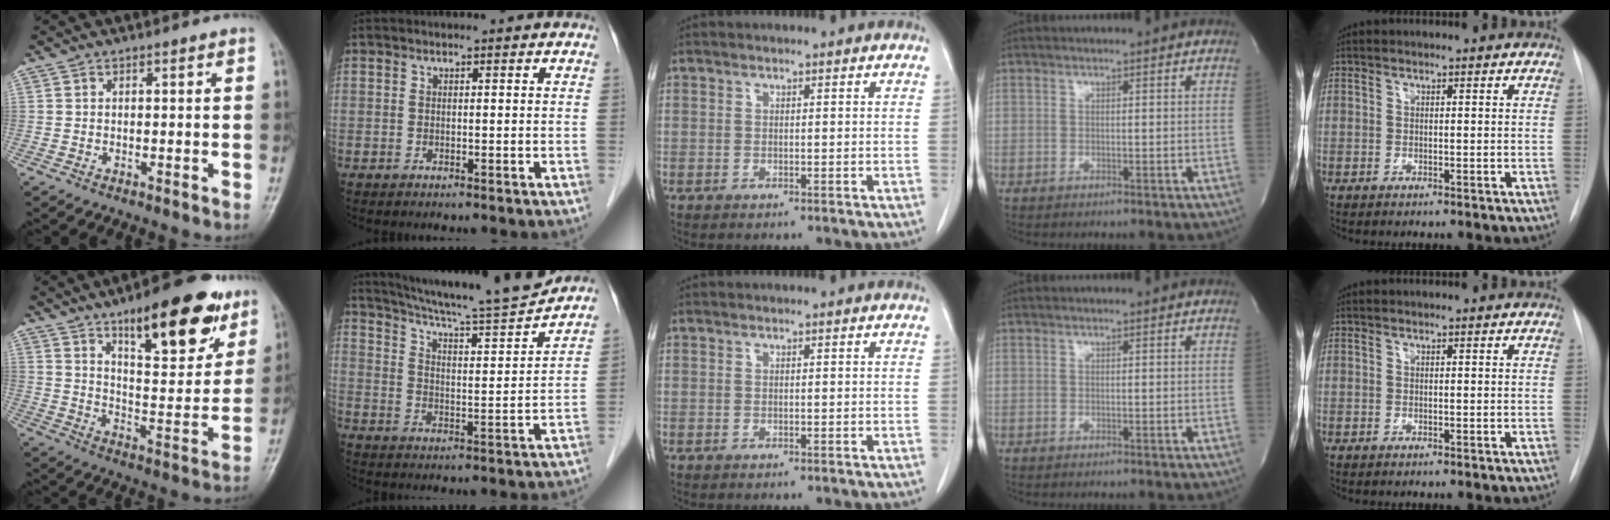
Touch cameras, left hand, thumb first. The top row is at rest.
{"thumb": {"total": 20.0, "force": [11.9, 7.1, 14.4], "torque": [-0.159, -0.059, 0.183]}, "index": {"total": 15.8, "force": [14.7, -1.0, 5.6], "torque": [-0.100, -0.021, 0.219]}}